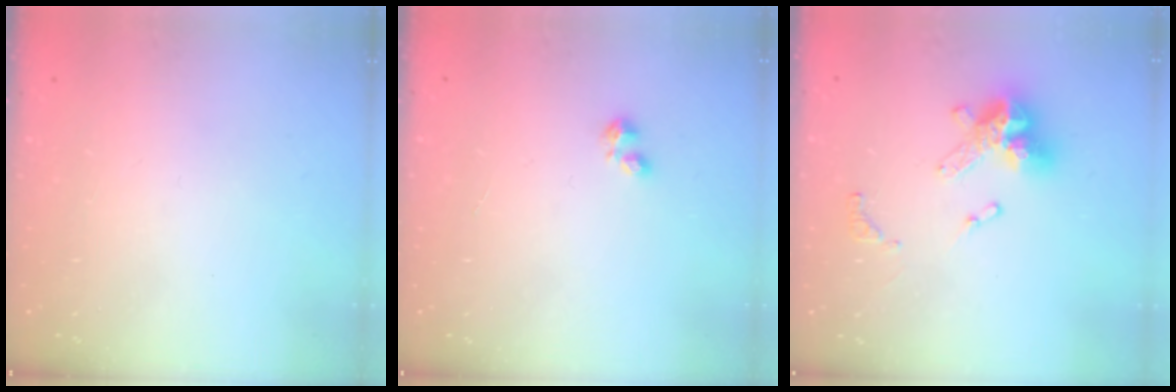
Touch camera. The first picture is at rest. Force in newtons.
{"total": 2.2, "press": 2.2, "slide": 0.4}
{"total": 13.1, "press": 13.0, "slide": 1.4}